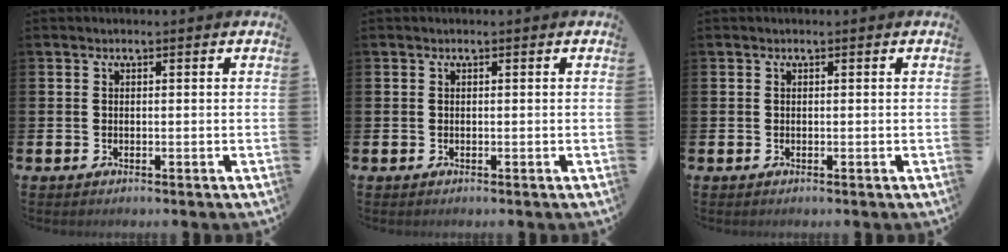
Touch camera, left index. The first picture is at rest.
{"total": 0.0}
{"total": 0.0}